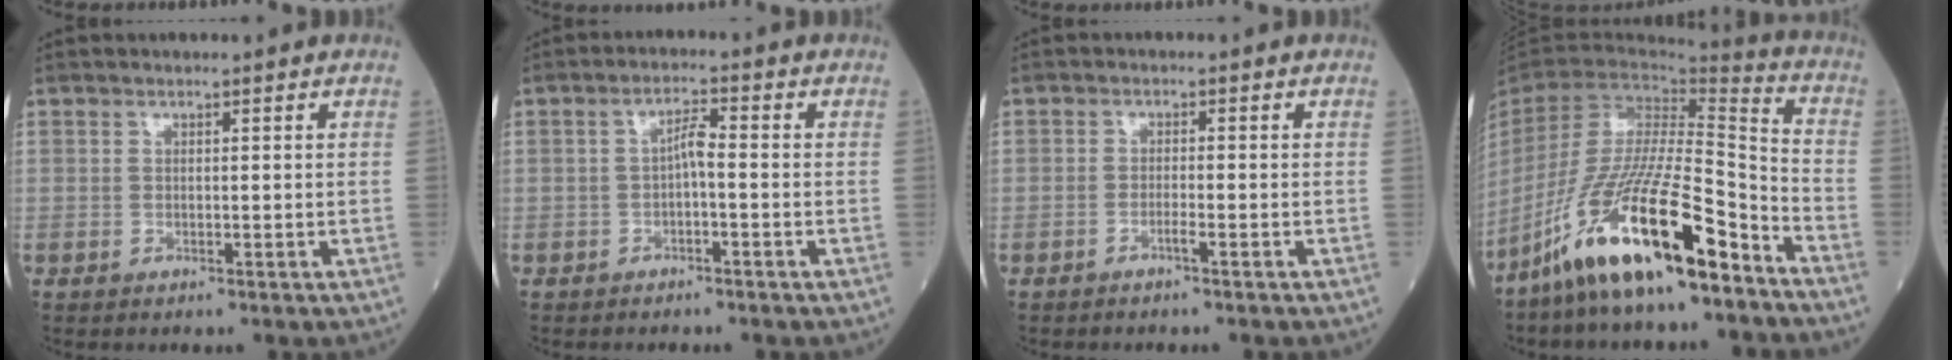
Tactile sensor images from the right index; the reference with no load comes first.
{"total": 2.7, "force": [-0.6, 0.5, 2.5], "torque": [-0.043, 0.008, -0.012]}
{"total": 1.4, "force": [-1.0, -0.2, 0.9], "torque": [-0.017, 0.001, -0.021]}
{"total": 20.3, "force": [-13.9, 2.6, 14.6], "torque": [-0.285, -0.037, -0.259]}